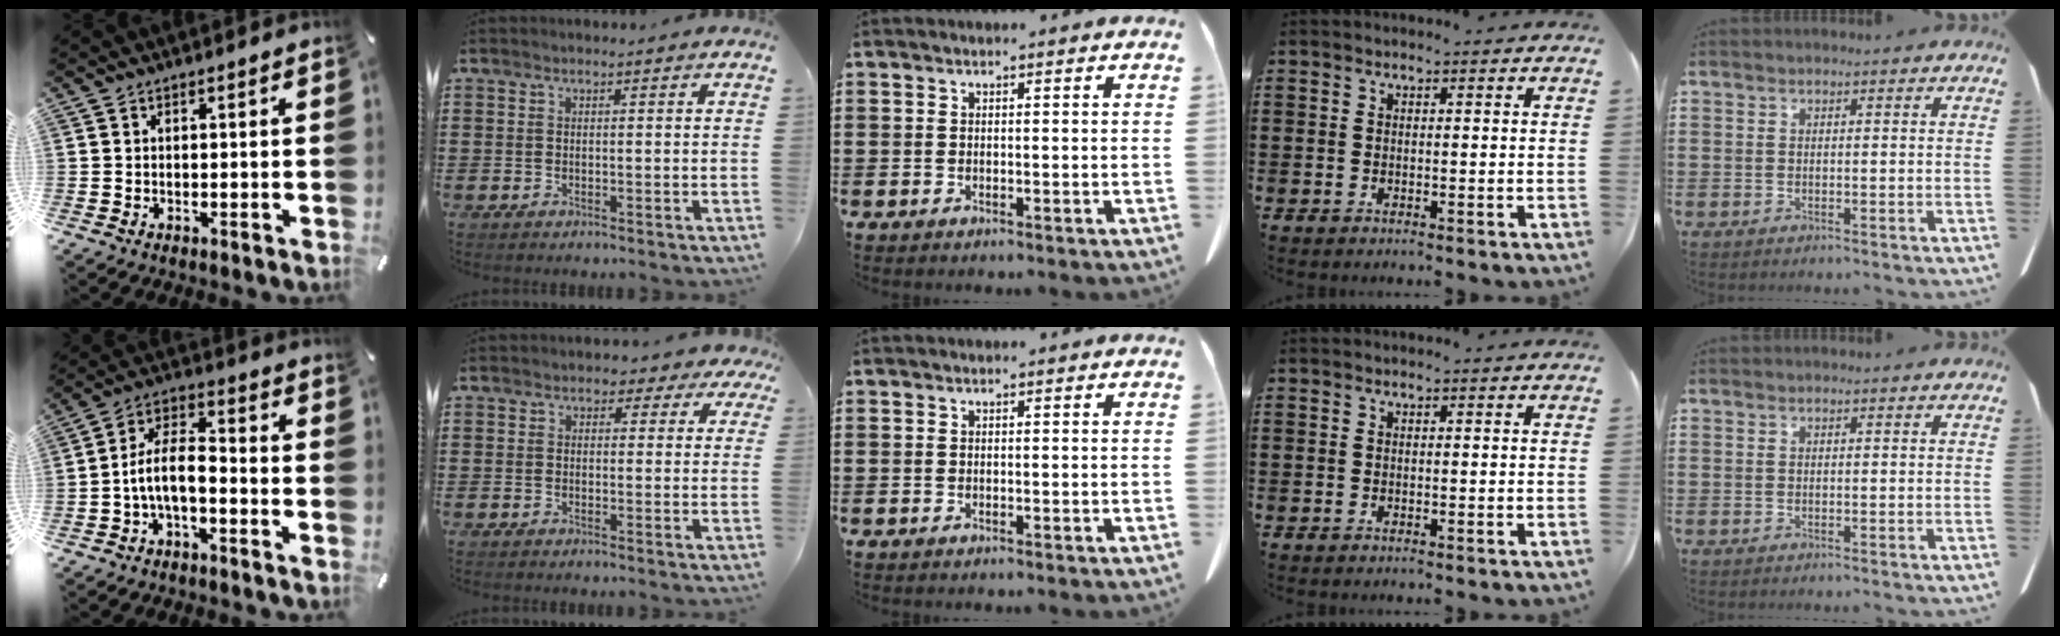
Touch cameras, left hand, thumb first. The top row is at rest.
{"thumb": {"total": 8.4, "force": [-3.3, 4.0, 6.5], "torque": [-0.135, 0.007, -0.063]}, "index": {"total": 2.1, "force": [1.2, 1.4, 0.9], "torque": [-0.010, 0.003, 0.017]}}